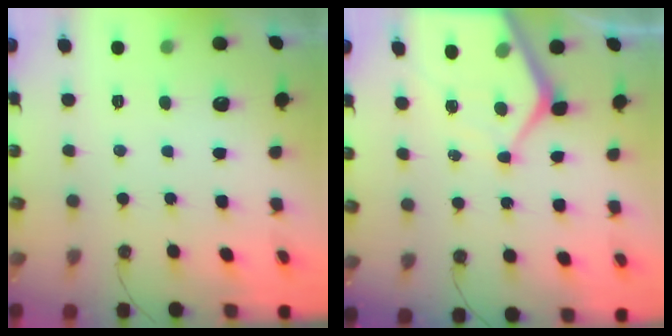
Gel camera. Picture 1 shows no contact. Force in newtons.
{"total": 10.2, "press": 10.2, "slide": 0.9}